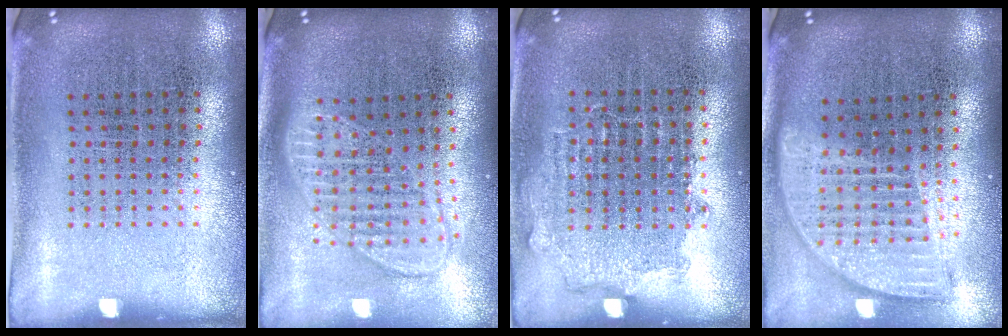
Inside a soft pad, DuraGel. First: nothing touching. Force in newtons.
{"total": 1.8, "press": 1.5, "slide": 1.0}
{"total": 0.9, "press": 0.8, "slide": 0.4}
{"total": 1.9, "press": 1.5, "slide": 1.1}